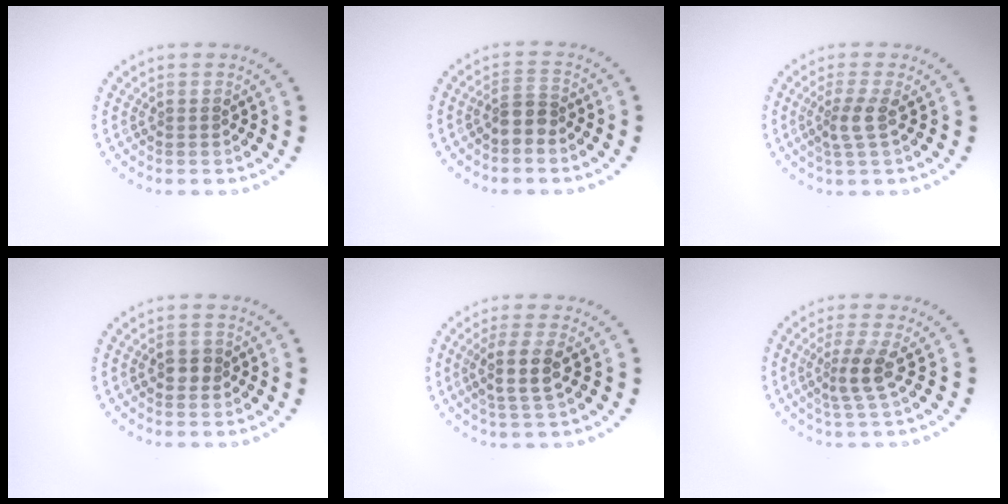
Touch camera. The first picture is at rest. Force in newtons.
{"total": 2.1, "press": 1.6, "slide": 1.3}
{"total": 2.0, "press": 1.6, "slide": 1.3}
{"total": 1.4, "press": 1.4, "slide": 0.1}
{"total": 2.8, "press": 2.5, "slide": 1.2}
{"total": 2.4, "press": 1.8, "slide": 1.6}